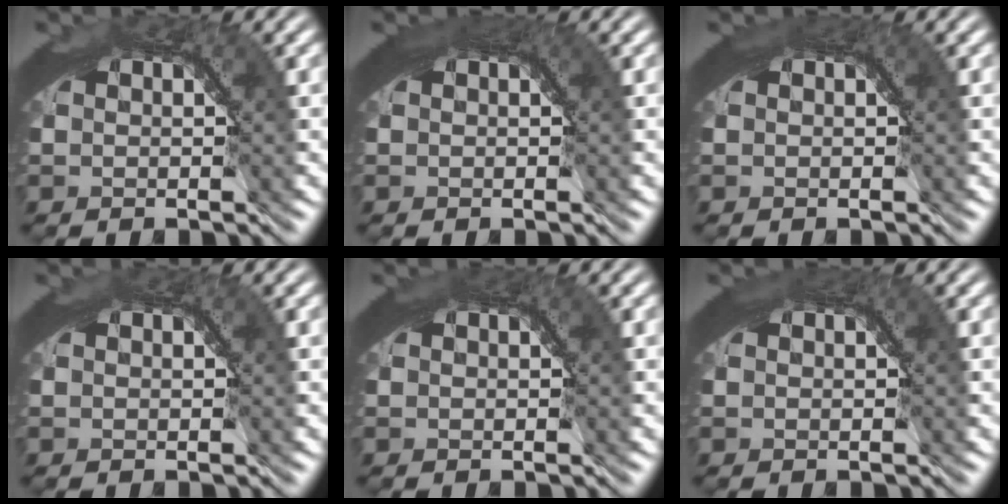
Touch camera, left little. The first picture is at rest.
{"total": 1.3, "force": [0.8, 0.3, 1.0], "torque": [-0.008, 0.002, 0.009]}
{"total": 1.1, "force": [0.5, 0.3, 0.9], "torque": [-0.007, 0.001, 0.006]}
{"total": 0.0}
{"total": 0.8, "force": [0.4, 0.2, 0.7], "torque": [-0.006, 0.001, 0.004]}
{"total": 0.8, "force": [0.5, 0.2, 0.6], "torque": [-0.004, 0.000, 0.006]}